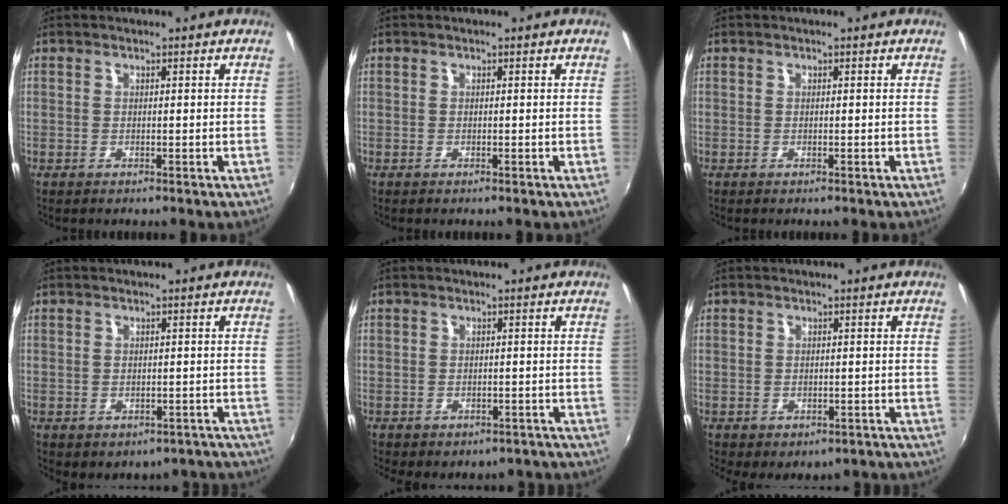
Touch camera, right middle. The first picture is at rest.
{"total": 0.0}
{"total": 0.0}
{"total": 6.7, "force": [-4.6, 4.5, 1.9], "torque": [-0.026, 0.015, -0.034]}
{"total": 5.8, "force": [-4.2, 3.8, 1.6], "torque": [-0.026, 0.011, -0.035]}
{"total": 5.4, "force": [-3.3, 3.8, 2.0], "torque": [-0.034, 0.001, -0.025]}